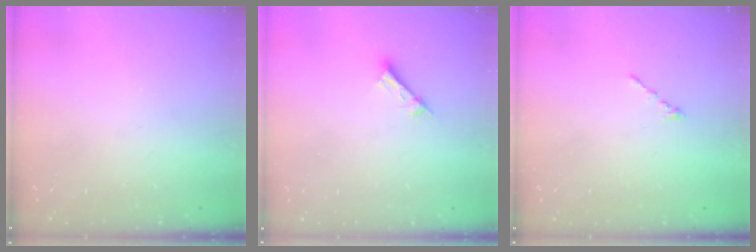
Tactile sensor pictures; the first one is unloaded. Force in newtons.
{"total": 3.6, "press": 3.6, "slide": 0.2}
{"total": 0.0}